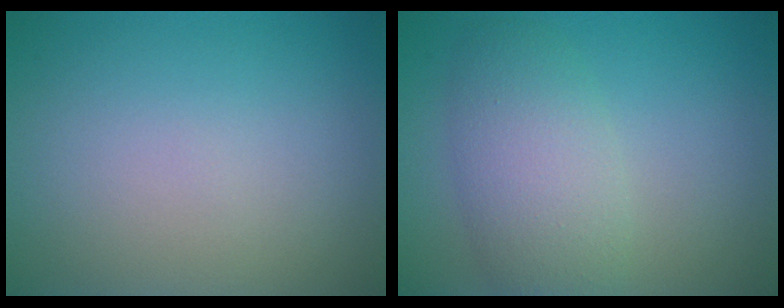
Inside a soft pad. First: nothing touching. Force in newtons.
{"total": 4.9, "press": 4.9, "slide": 0.3}